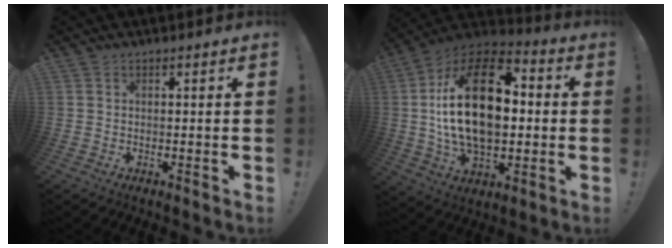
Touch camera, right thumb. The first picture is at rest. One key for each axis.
{"total": 27.2, "fx": 2.3, "fy": 15.2, "fz": 22.5, "tx": -0.407, "ty": 0.004, "tz": 0.037}